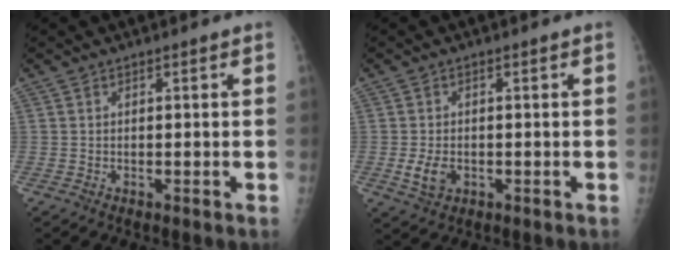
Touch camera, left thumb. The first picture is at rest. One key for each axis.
{"total": 4.0, "fx": -0.9, "fy": 2.8, "fz": 2.7, "tx": -0.050, "ty": -0.003, "tz": -0.012}